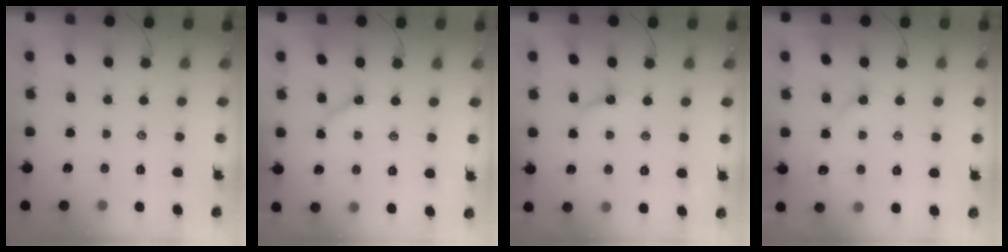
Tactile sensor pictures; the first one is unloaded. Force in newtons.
{"total": 3.8, "press": 3.8, "slide": 0.3}
{"total": 2.8, "press": 2.8, "slide": 0.2}
{"total": 2.9, "press": 2.9, "slide": 0.5}